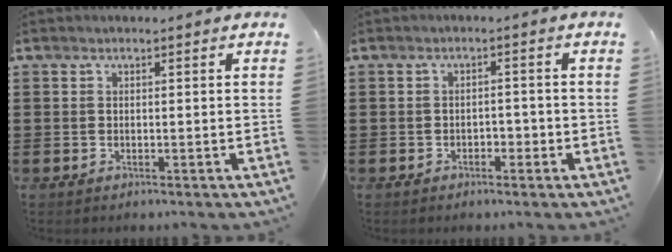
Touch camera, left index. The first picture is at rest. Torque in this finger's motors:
{"motor_torque": [0.02, 0.03, 0.11, 0.00]}